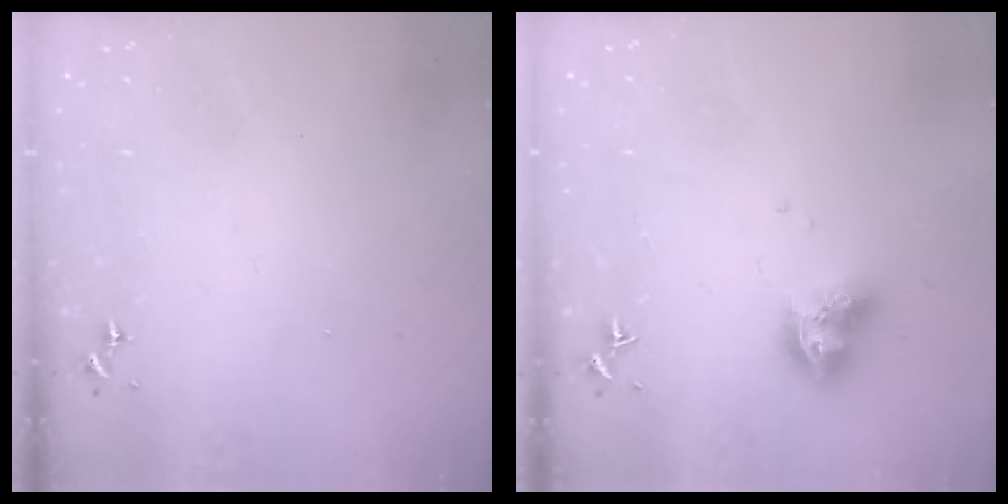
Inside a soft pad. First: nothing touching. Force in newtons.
{"total": 9.4, "press": 9.4, "slide": 1.2}